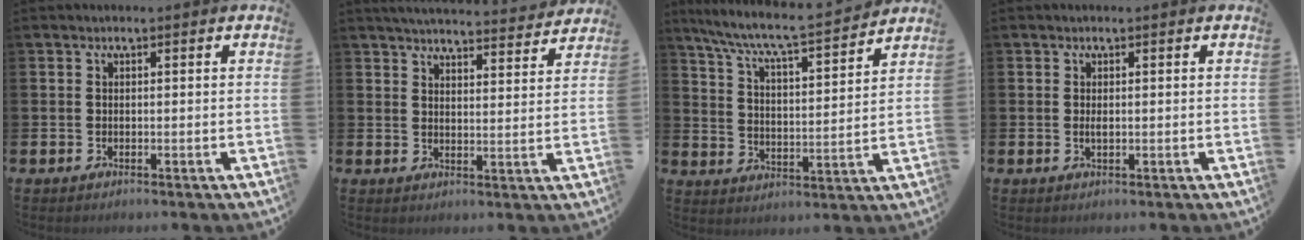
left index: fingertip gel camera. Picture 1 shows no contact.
{"total": 5.0, "force": [4.9, 0.4, 0.8], "torque": [-0.019, -0.039, 0.084]}
{"total": 7.7, "force": [7.1, 0.4, 3.0], "torque": [-0.088, -0.055, 0.118]}
{"total": 0.9, "force": [0.1, 0.3, 0.8], "torque": [-0.012, 0.001, 0.000]}